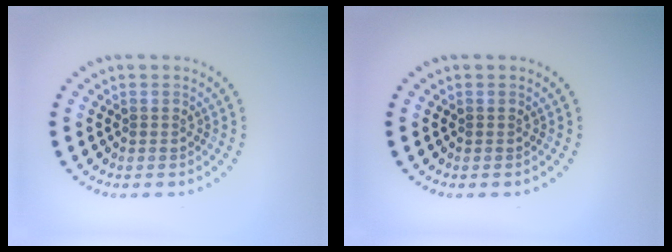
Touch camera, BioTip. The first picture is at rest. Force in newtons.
{"total": 0.0}